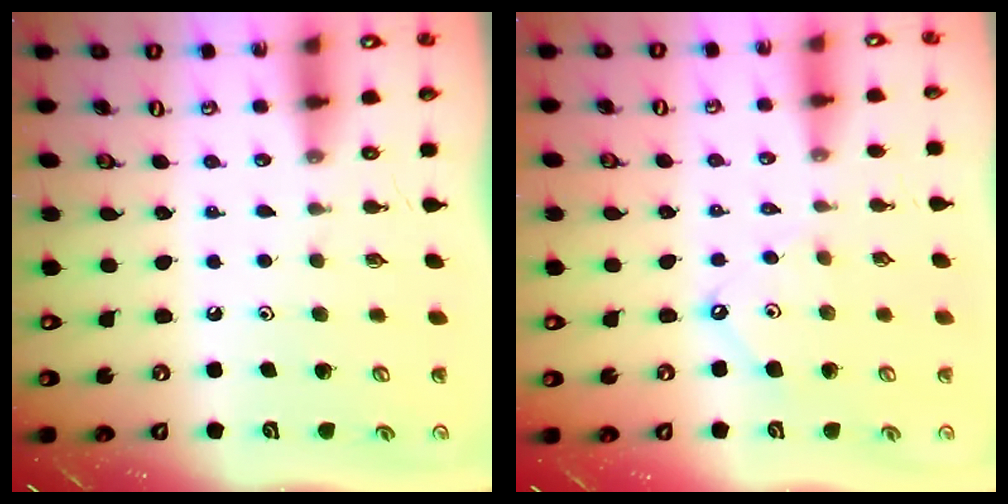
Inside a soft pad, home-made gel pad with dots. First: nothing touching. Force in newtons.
{"total": 4.7, "press": 4.6, "slide": 0.5}